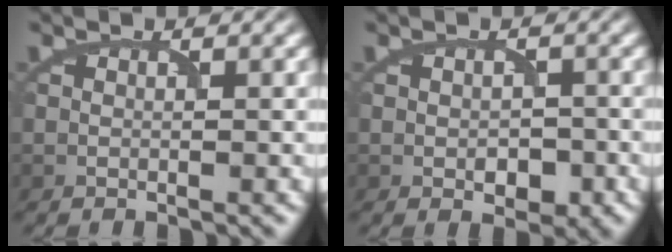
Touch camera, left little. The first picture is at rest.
{"total": 2.3, "force": [-0.6, 1.5, 1.6], "torque": [-0.023, -0.006, -0.007]}